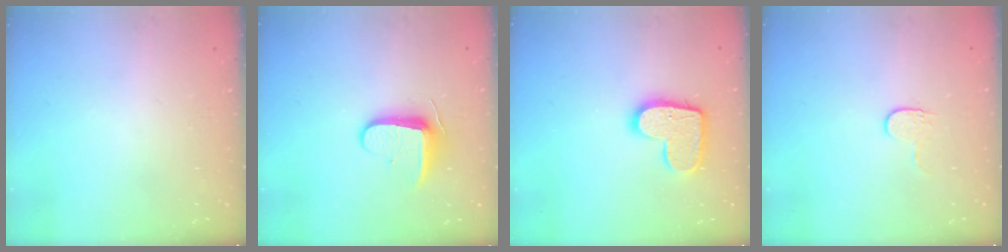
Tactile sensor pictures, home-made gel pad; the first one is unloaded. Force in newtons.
{"total": 8.9, "press": 8.9, "slide": 0.9}
{"total": 13.5, "press": 13.5, "slide": 0.8}
{"total": 3.6, "press": 3.6, "slide": 0.4}